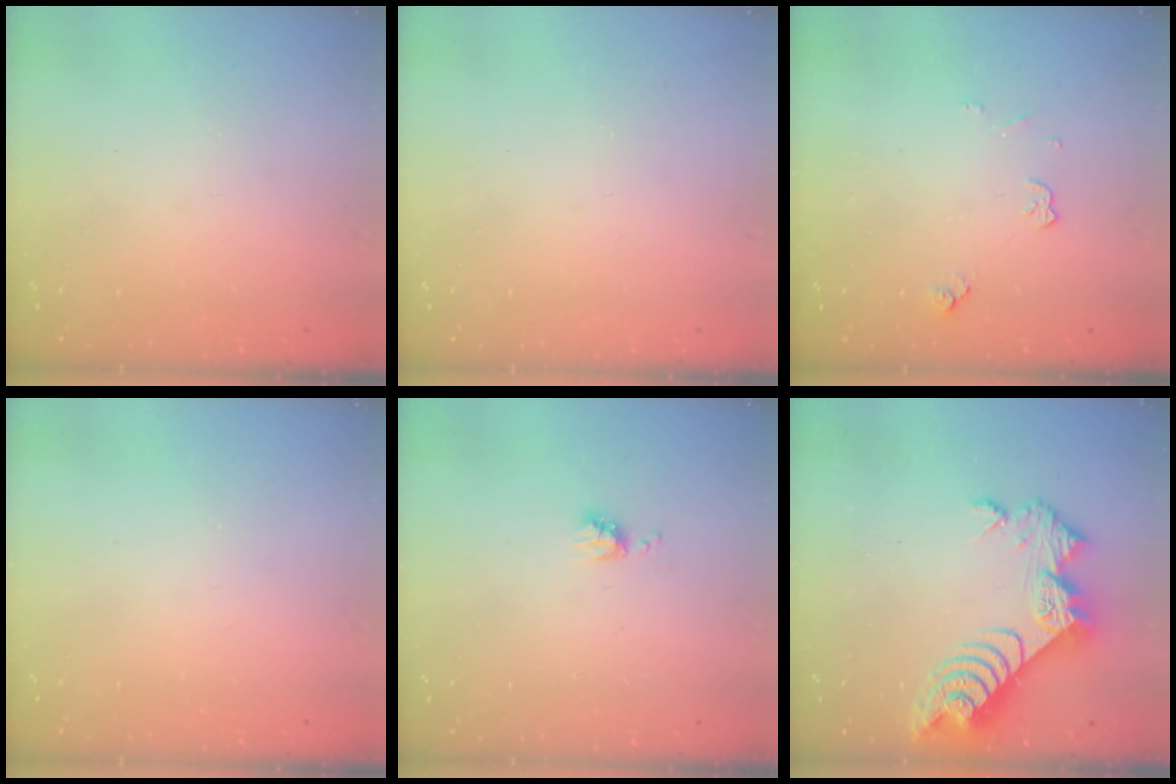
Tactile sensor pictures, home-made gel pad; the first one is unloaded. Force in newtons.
{"total": 0.7, "press": 0.7, "slide": 0.1}
{"total": 4.8, "press": 4.7, "slide": 0.7}
{"total": 0.0}
{"total": 4.1, "press": 4.0, "slide": 0.5}
{"total": 10.0, "press": 10.0, "slide": 0.9}